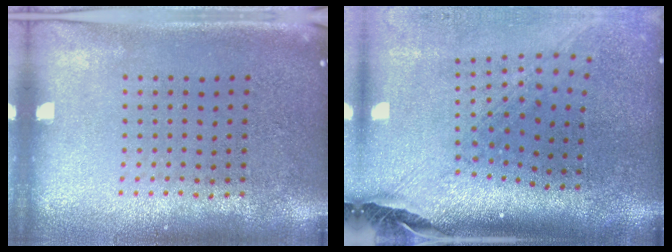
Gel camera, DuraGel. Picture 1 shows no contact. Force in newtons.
{"total": 2.7, "press": 1.9, "slide": 1.9}